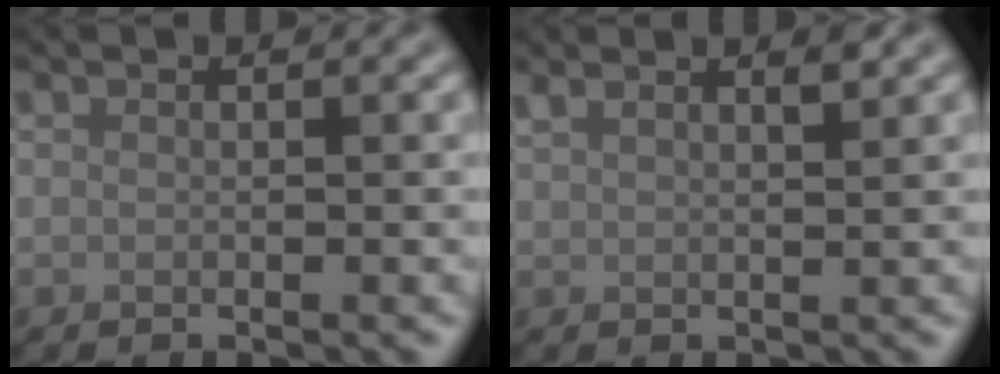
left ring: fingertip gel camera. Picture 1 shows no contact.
{"total": 2.5, "force": [1.8, 0.7, 1.5], "torque": [-0.009, 0.008, 0.018]}